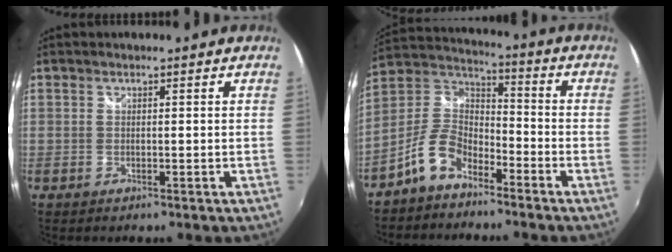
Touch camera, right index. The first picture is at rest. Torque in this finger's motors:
{"motor_torque": [0.34, -0.37, 0.07, -0.09]}